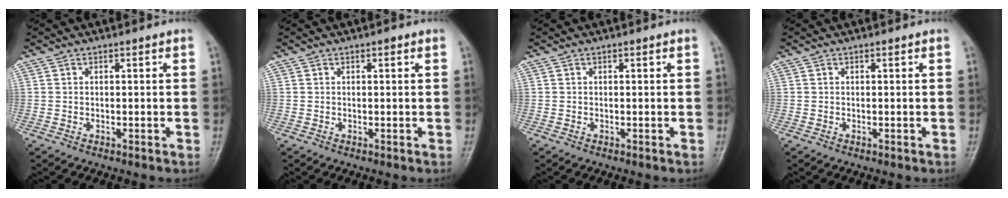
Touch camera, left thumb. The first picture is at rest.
{"total": 0.5, "force": [0.3, 0.1, 0.4], "torque": [-0.005, 0.000, 0.000]}
{"total": 0.0}
{"total": 0.0}